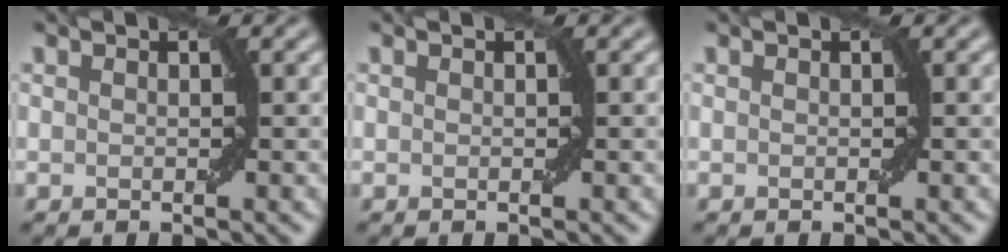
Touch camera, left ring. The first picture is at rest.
{"total": 0.0}
{"total": 0.0}